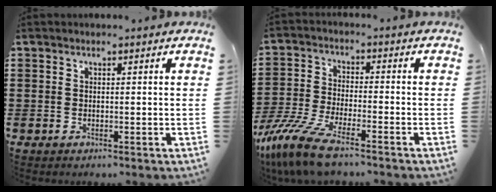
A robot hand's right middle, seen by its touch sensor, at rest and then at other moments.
{"total": 10.5, "force": [-8.3, 2.1, 6.1], "torque": [-0.146, 0.001, -0.166]}